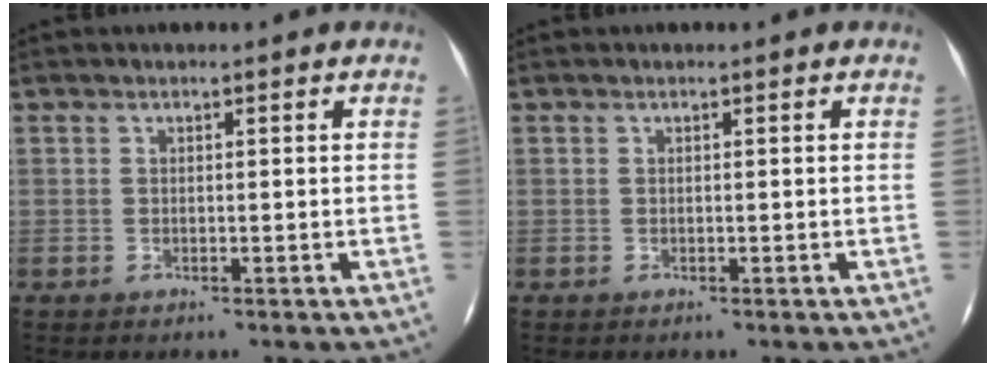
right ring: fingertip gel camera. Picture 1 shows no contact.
{"total": 0.0}